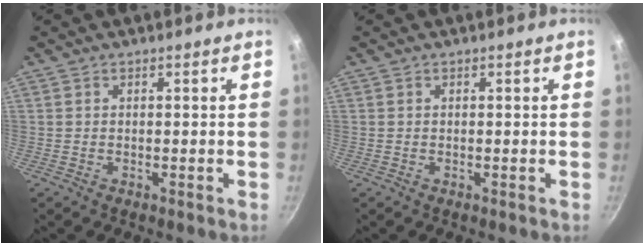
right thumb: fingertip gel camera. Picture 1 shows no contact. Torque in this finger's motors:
{"motor_torque": [0.01, 0.01, 0.00, 0.00, 0.00]}